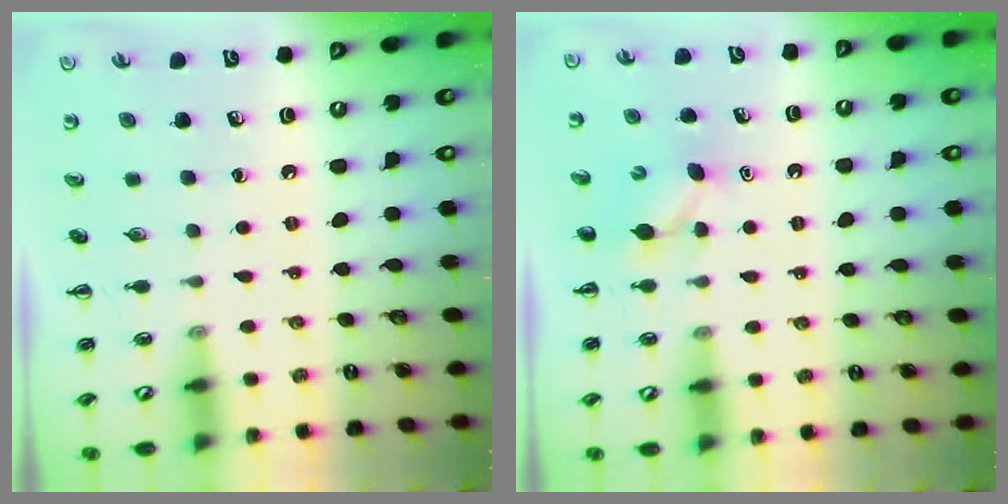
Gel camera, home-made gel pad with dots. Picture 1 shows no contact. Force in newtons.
{"total": 4.5, "press": 4.4, "slide": 1.3}